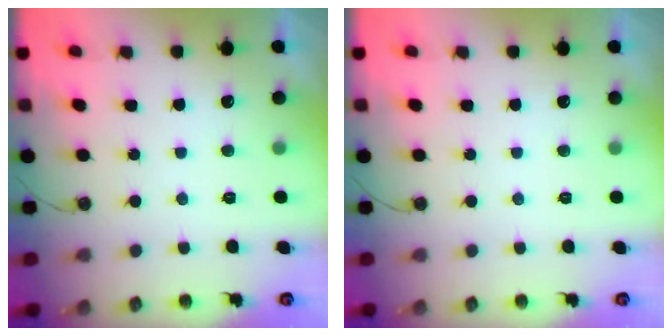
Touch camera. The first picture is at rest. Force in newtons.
{"total": 0.0}